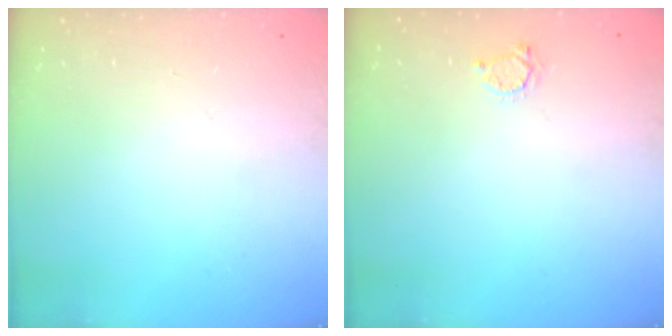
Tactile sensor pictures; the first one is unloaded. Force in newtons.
{"total": 3.3, "press": 3.2, "slide": 0.4}